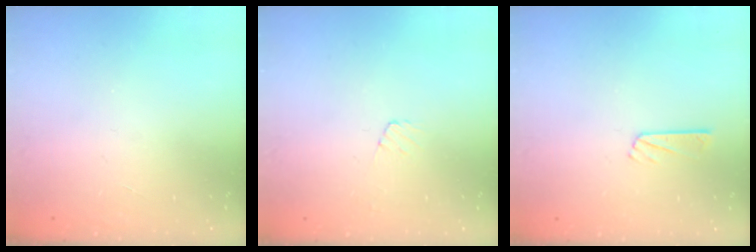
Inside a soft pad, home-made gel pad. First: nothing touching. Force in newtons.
{"total": 3.9, "press": 3.9, "slide": 0.4}
{"total": 5.3, "press": 5.3, "slide": 0.3}